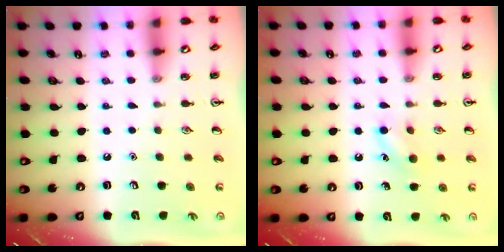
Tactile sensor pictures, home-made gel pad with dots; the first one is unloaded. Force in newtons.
{"total": 8.0, "press": 7.8, "slide": 1.8}